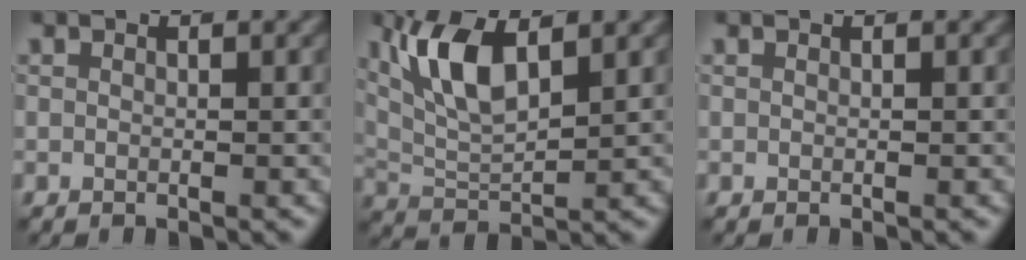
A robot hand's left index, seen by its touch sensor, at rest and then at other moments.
{"total": 6.0, "force": [2.4, 2.3, 5.0], "torque": [-0.108, 0.003, 0.049]}
{"total": 0.0}